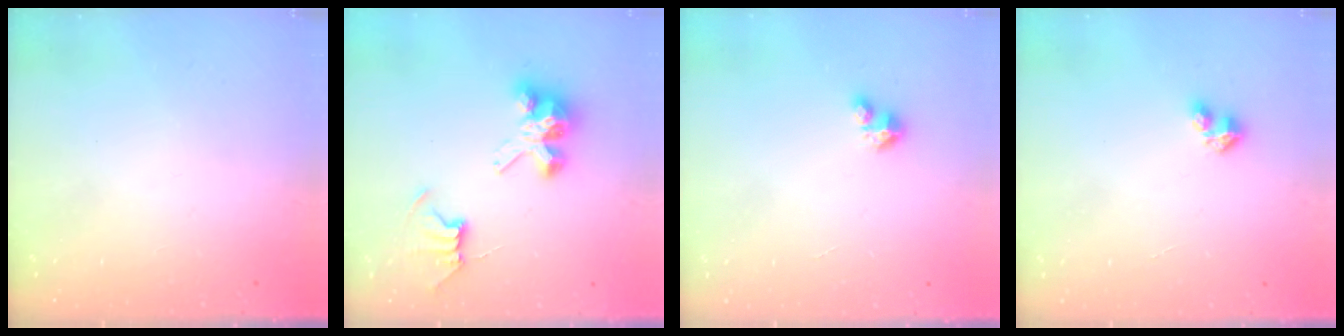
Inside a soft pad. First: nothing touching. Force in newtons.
{"total": 8.0, "press": 8.0, "slide": 0.5}
{"total": 2.8, "press": 2.8, "slide": 0.2}
{"total": 2.7, "press": 2.7, "slide": 0.3}